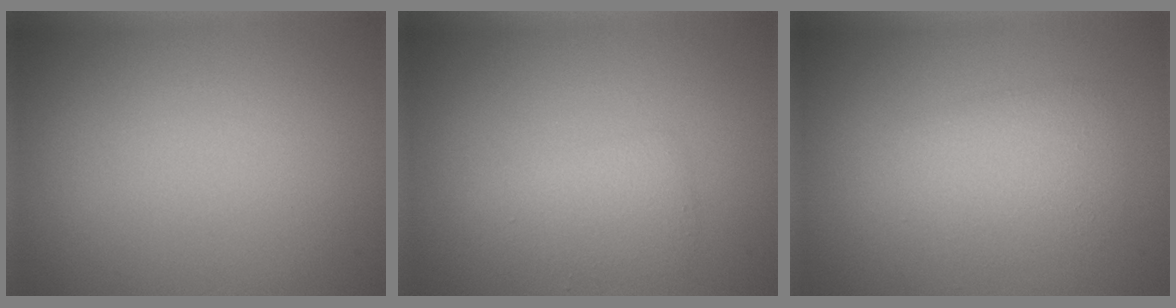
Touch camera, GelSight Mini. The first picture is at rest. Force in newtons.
{"total": 2.2, "press": 2.2, "slide": 0.0}
{"total": 3.0, "press": 3.0, "slide": 0.1}